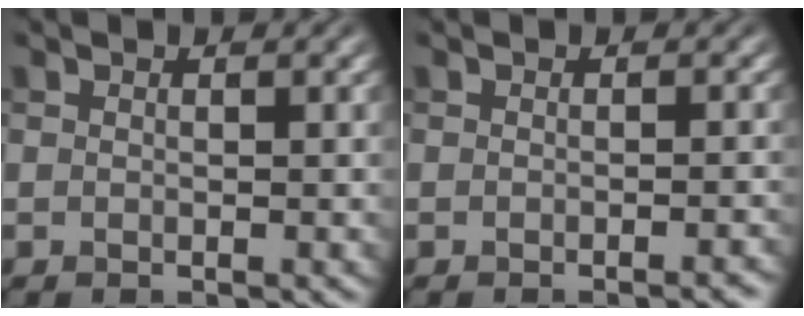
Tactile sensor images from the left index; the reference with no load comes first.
{"total": 1.3, "force": [-0.8, 0.2, 0.9], "torque": [-0.007, 0.001, -0.013]}